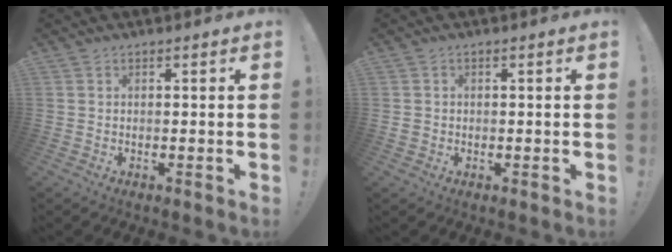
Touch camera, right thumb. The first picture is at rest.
{"total": 1.3, "force": [-0.3, 1.2, 0.4], "torque": [-0.006, 0.003, -0.005]}